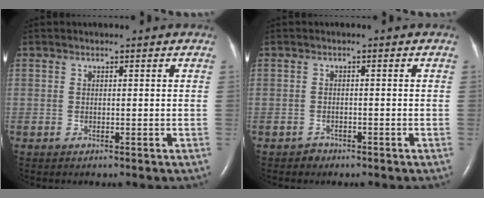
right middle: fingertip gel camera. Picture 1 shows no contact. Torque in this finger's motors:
{"motor_torque": [-0.05, 0.12, -0.05, -0.01]}